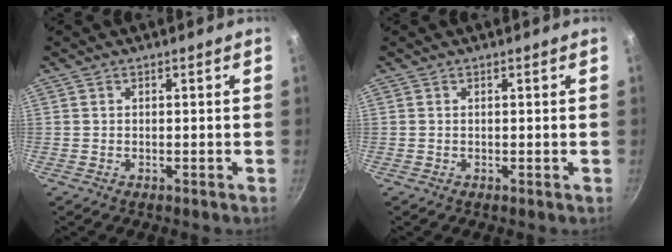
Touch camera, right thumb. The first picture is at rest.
{"total": 0.0}